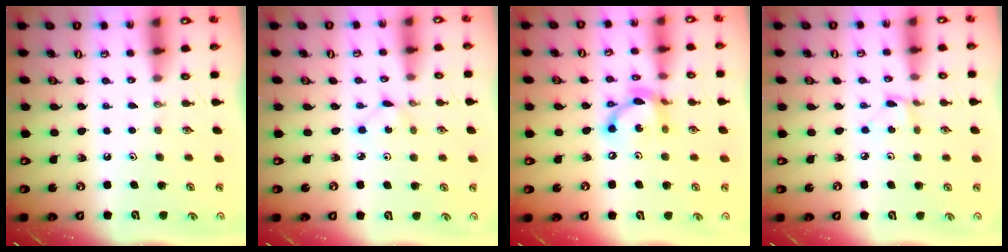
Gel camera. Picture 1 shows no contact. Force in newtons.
{"total": 1.3, "press": 1.3, "slide": 0.1}
{"total": 12.2, "press": 12.2, "slide": 1.0}
{"total": 2.0, "press": 2.0, "slide": 0.2}